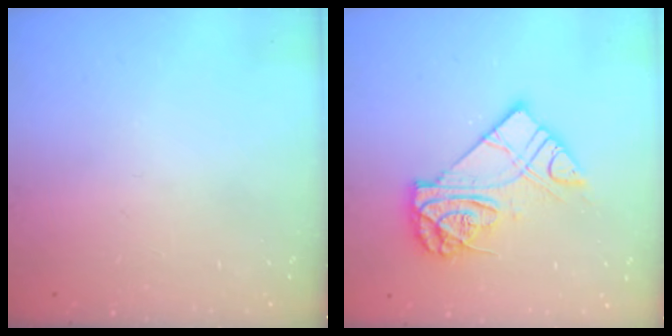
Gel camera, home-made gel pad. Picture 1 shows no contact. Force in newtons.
{"total": 13.6, "press": 13.6, "slide": 1.1}